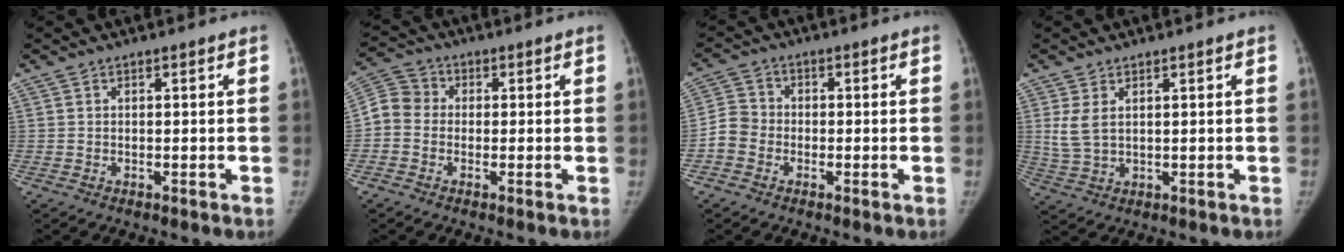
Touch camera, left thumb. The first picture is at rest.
{"total": 5.5, "force": [-0.5, 4.9, 2.5], "torque": [-0.038, 0.015, -0.028]}
{"total": 4.5, "force": [-1.7, 3.9, 1.6], "torque": [-0.022, 0.011, -0.044]}
{"total": 4.5, "force": [1.6, 2.4, 3.4], "torque": [-0.073, -0.006, 0.042]}